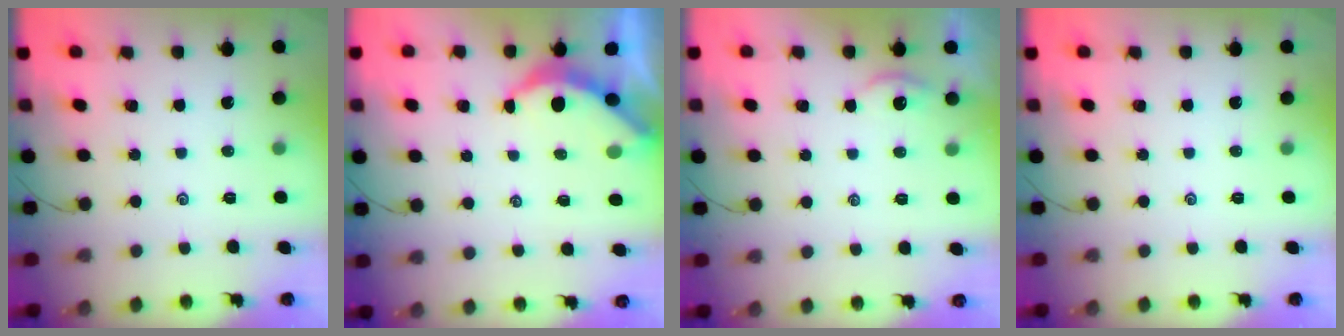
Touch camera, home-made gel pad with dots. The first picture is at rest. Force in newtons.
{"total": 4.9, "press": 4.9, "slide": 0.4}
{"total": 2.2, "press": 2.2, "slide": 0.3}
{"total": 0.0}